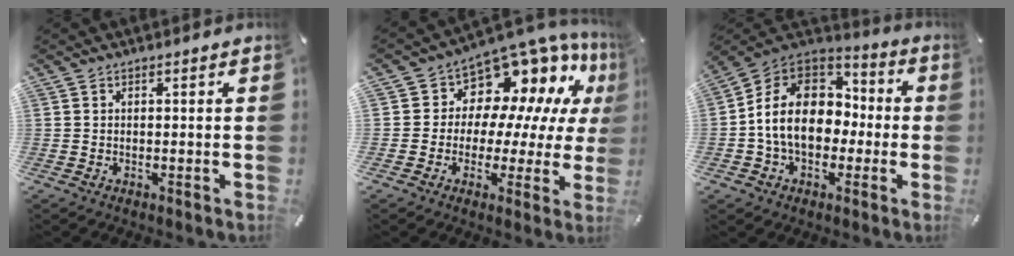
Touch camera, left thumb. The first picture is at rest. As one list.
[{"total": 11.6, "force": [8.2, 7.6, 3.2], "torque": [-0.050, -0.090, 0.142]}, {"total": 14.9, "force": [-2.2, 11.9, 8.7], "torque": [-0.195, 0.025, -0.039]}]